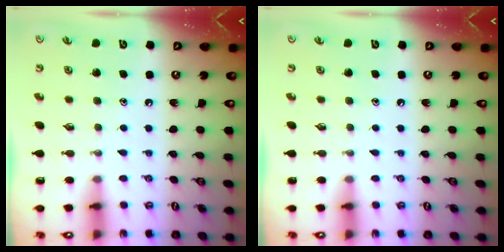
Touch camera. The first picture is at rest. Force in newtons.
{"total": 0.0}